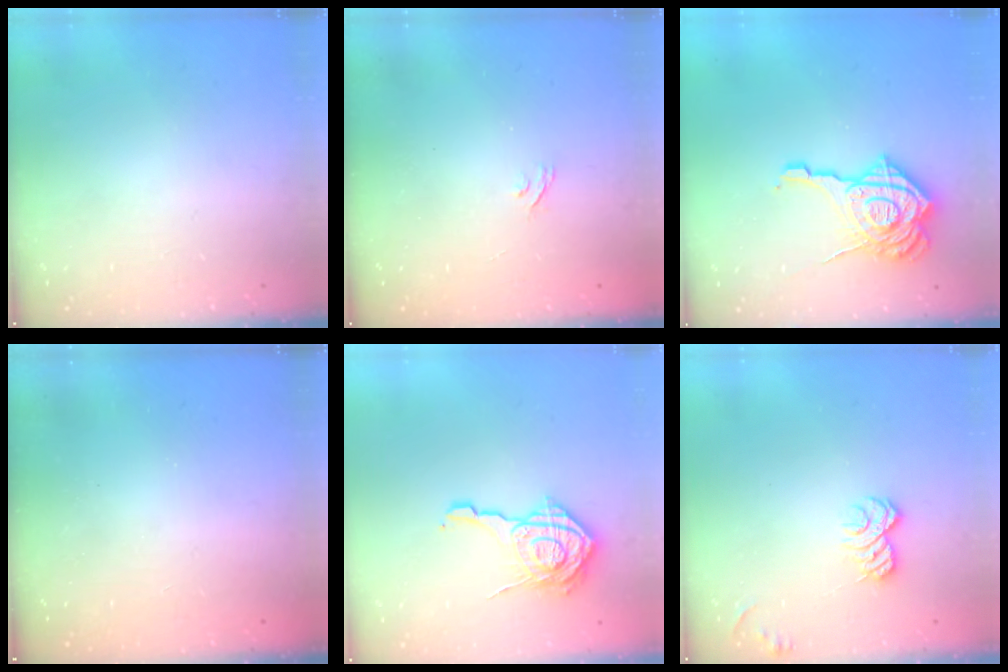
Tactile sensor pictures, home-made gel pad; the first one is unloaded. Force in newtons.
{"total": 2.2, "press": 1.9, "slide": 1.1}
{"total": 18.9, "press": 18.8, "slide": 1.9}
{"total": 2.3, "press": 2.1, "slide": 0.8}
{"total": 15.0, "press": 15.0, "slide": 0.6}
{"total": 6.6, "press": 6.6, "slide": 0.9}